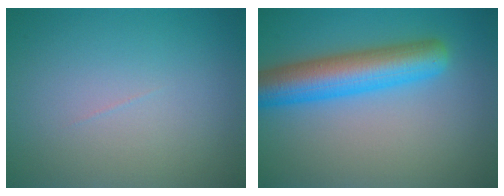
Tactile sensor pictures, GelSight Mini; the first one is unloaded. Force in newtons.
{"total": 7.0, "press": 7.0, "slide": 0.2}